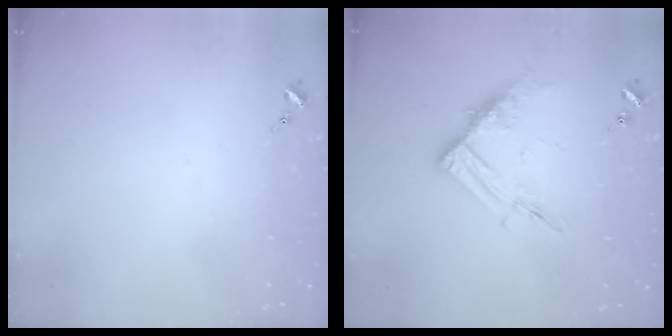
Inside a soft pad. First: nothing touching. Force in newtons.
{"total": 11.9, "press": 11.9, "slide": 0.6}